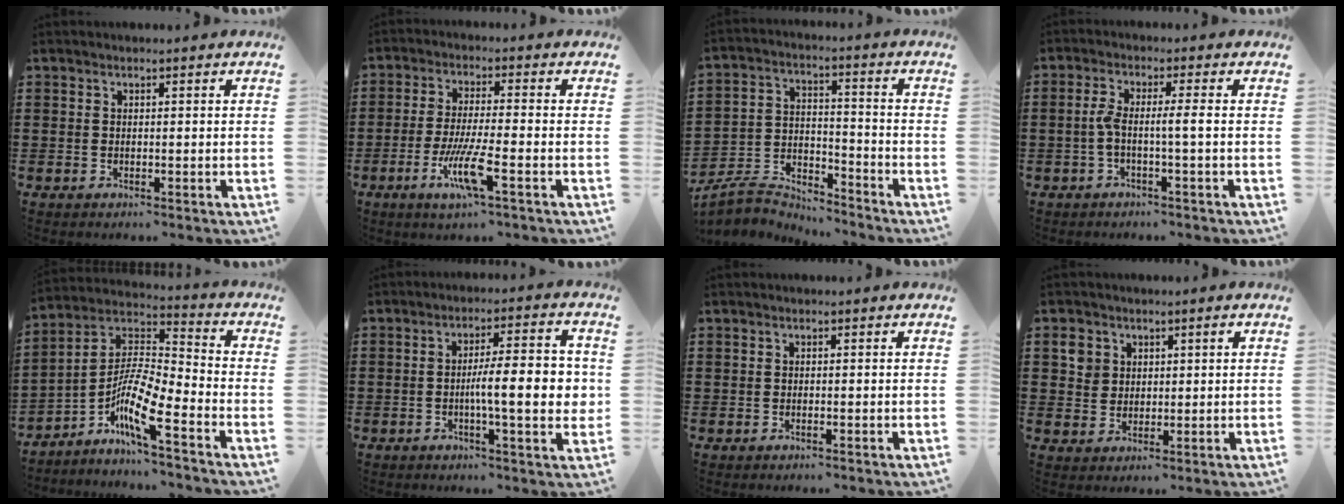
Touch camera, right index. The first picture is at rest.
{"total": 7.7, "force": [-3.5, 0.9, 6.9], "torque": [-0.145, -0.016, -0.069]}
{"total": 5.1, "force": [-5.0, 0.9, 0.4], "torque": [-0.023, -0.002, -0.104]}
{"total": 4.0, "force": [-0.6, -0.1, 4.0], "torque": [-0.082, -0.006, -0.018]}
{"total": 9.5, "force": [-5.4, 1.5, 7.7], "torque": [-0.169, -0.022, -0.109]}
{"total": 9.9, "force": [-0.6, 1.9, 9.7], "torque": [-0.148, -0.001, -0.015]}
{"total": 0.0}
{"total": 3.5, "force": [1.4, 3.1, 1.0], "torque": [-0.024, 0.011, 0.025]}